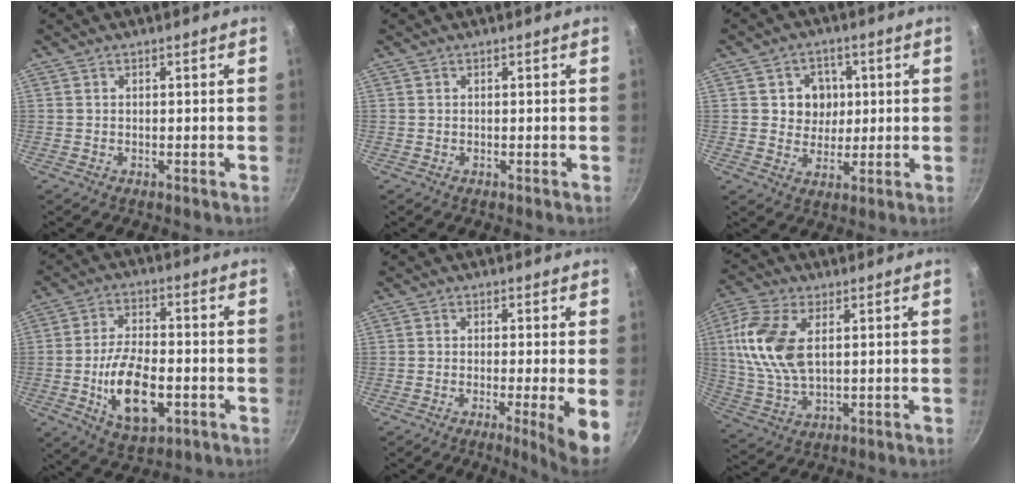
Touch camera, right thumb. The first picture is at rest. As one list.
[{"total": 0.0}, {"total": 7.0, "force": [1.2, 6.4, 2.6], "torque": [-0.003, -0.005, 0.018]}, {"total": 13.6, "force": [-3.4, 6.9, 11.2], "torque": [-0.191, 0.014, -0.055]}, {"total": 7.1, "force": [-1.7, 0.3, 6.8], "torque": [-0.100, -0.006, -0.028]}, {"total": 13.2, "force": [3.0, 7.1, 10.7], "torque": [-0.217, -0.002, 0.058]}]